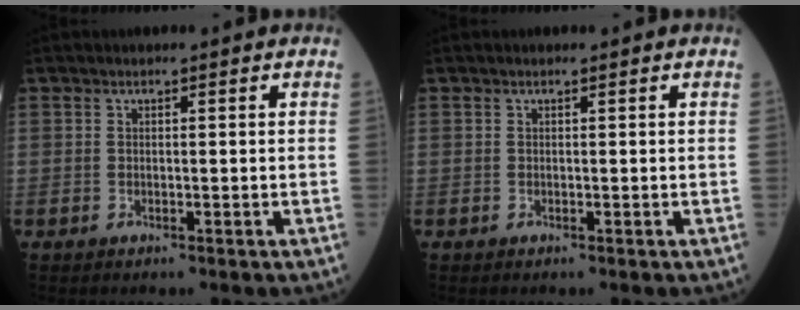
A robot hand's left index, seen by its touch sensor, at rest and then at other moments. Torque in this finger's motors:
{"motor_torque": [0.00, 0.00, 0.00, 0.00]}